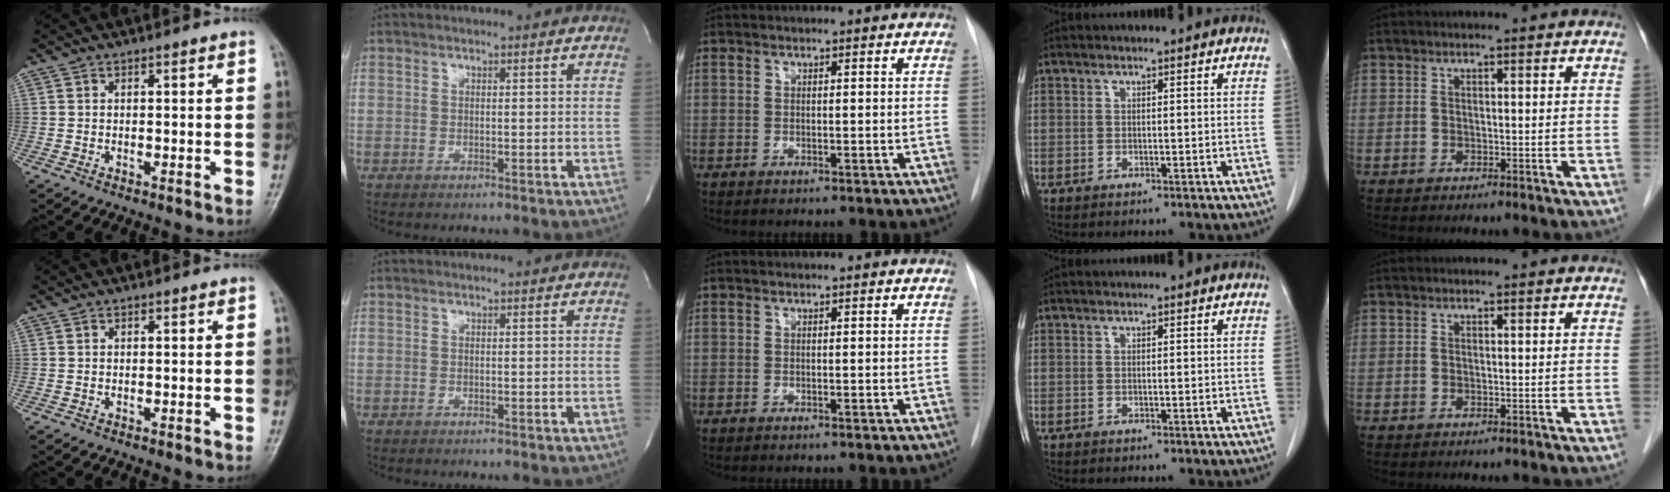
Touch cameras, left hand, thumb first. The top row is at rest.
{}